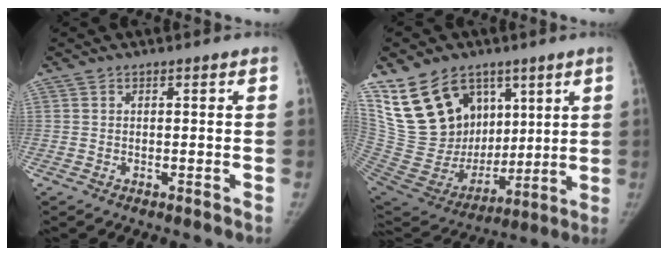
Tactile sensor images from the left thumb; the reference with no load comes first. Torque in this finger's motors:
{"motor_torque": [1.49, 1.48, 1.41, -1.36, 0.08]}